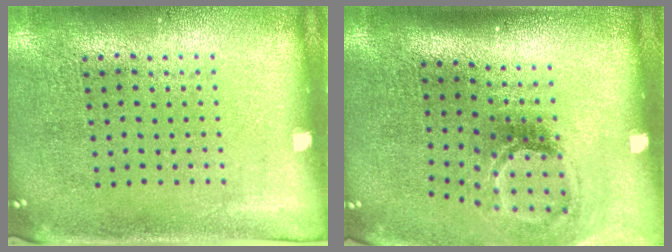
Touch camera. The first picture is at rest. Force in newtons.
{"total": 2.1, "press": 1.3, "slide": 1.6}